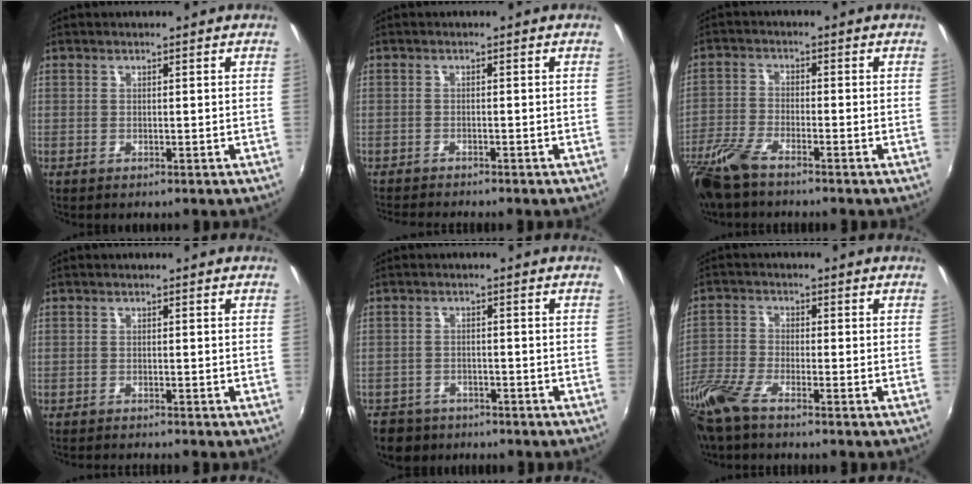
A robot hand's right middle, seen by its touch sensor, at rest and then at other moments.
{"total": 4.0, "force": [-3.8, -0.1, 1.1], "torque": [-0.033, -0.018, -0.070]}
{"total": 8.2, "force": [-6.4, 2.0, 4.7], "torque": [-0.118, -0.018, -0.133]}
{"total": 3.0, "force": [-2.9, -0.3, 0.7], "torque": [-0.027, -0.015, -0.054]}
{"total": 7.5, "force": [-5.8, 4.4, 1.9], "torque": [-0.060, 0.000, -0.094]}
{"total": 9.2, "force": [-7.3, 1.9, 5.3], "torque": [-0.132, -0.018, -0.154]}